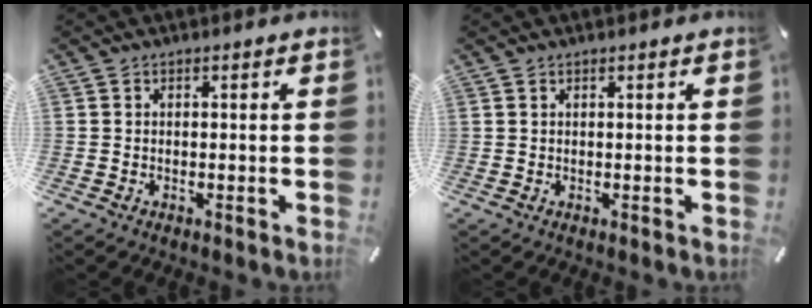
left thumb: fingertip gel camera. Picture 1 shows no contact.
{"total": 0.6, "force": [0.3, -0.1, 0.4], "torque": [-0.006, -0.001, 0.006]}